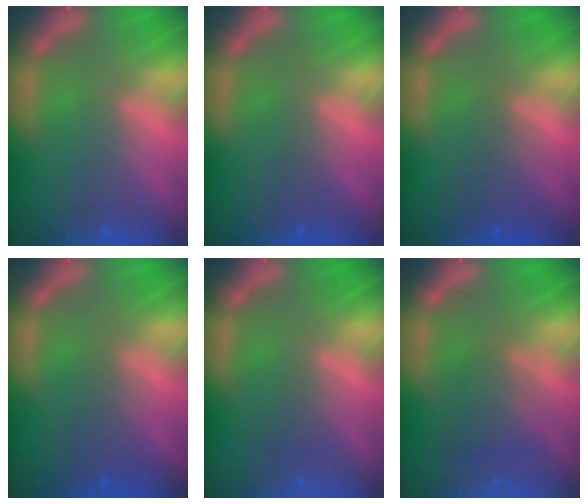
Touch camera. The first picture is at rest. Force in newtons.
{"total": 1.0}
{"total": 2.5}
{"total": 2.0}
{"total": 1.0}
{"total": 3.0}